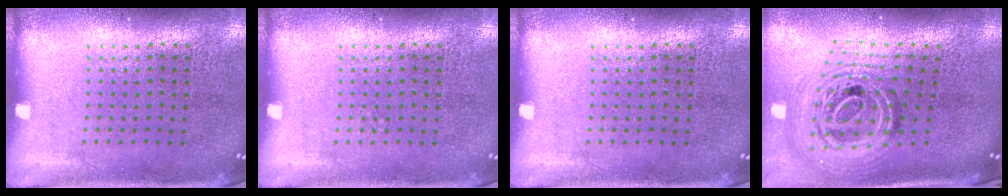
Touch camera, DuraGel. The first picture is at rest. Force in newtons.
{"total": 0.0}
{"total": 0.0}
{"total": 2.4, "press": 1.7, "slide": 1.6}